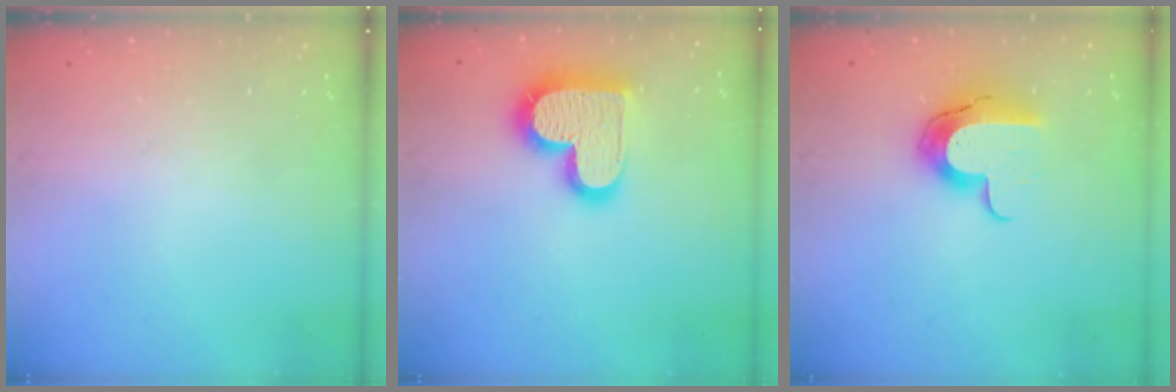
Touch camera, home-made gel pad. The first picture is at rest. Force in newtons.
{"total": 17.7, "press": 17.6, "slide": 1.3}
{"total": 10.5, "press": 10.5, "slide": 0.8}